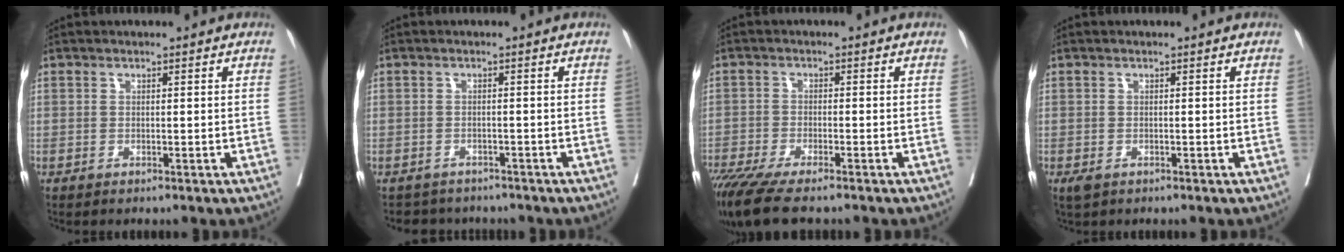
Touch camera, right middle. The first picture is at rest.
{"total": 4.4, "force": [-4.0, 1.9, 0.0], "torque": [0.003, 0.003, -0.054]}
{"total": 9.9, "force": [-7.9, 1.6, 5.7], "torque": [-0.090, -0.021, -0.131]}
{"total": 1.4, "force": [-0.8, 0.9, 0.8], "torque": [-0.017, -0.002, -0.007]}